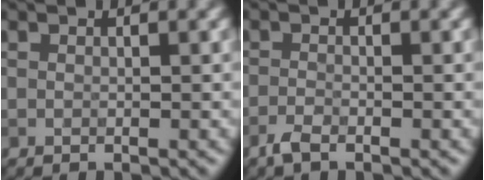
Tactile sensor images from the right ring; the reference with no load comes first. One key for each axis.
{"total": 1.4, "fx": -1.1, "fy": 0.4, "fz": 0.8, "tx": -0.022, "ty": -0.002, "tz": -0.027}